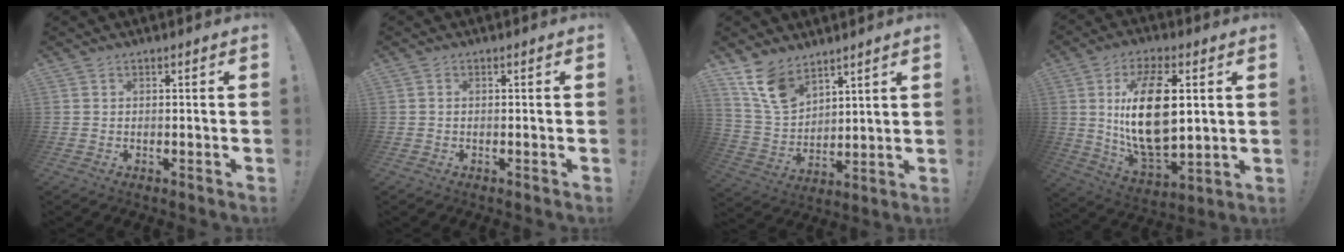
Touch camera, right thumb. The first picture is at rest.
{"total": 0.0}
{"total": 12.5, "force": [9.0, 6.9, 5.0], "torque": [-0.102, -0.055, 0.179]}
{"total": 20.0, "force": [3.5, 10.2, 16.9], "torque": [-0.328, -0.008, 0.055]}